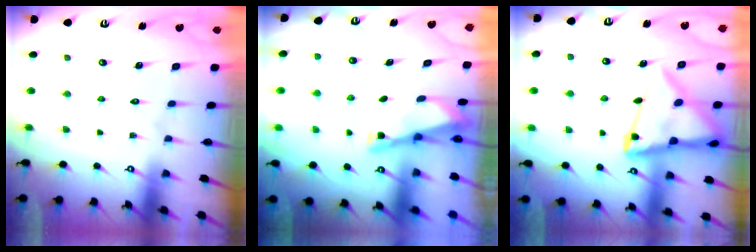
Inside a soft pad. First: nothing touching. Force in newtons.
{"total": 2.8, "press": 2.8, "slide": 0.4}
{"total": 16.8, "press": 16.8, "slide": 1.6}